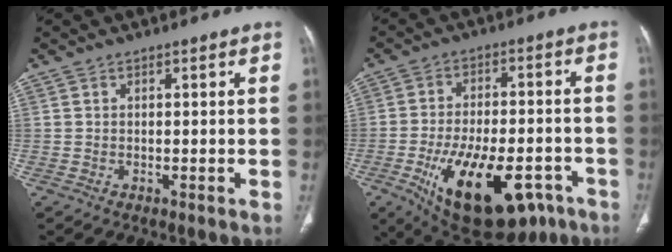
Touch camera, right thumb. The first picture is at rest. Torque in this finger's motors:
{"motor_torque": [1.69, 2.37, 1.81, -0.34, 0.54]}